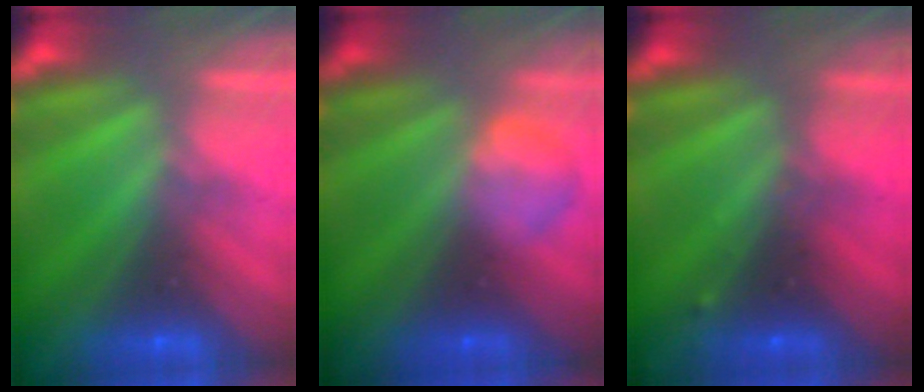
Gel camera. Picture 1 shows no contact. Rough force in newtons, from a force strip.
{"total": 2.2}
{"total": 2.7}